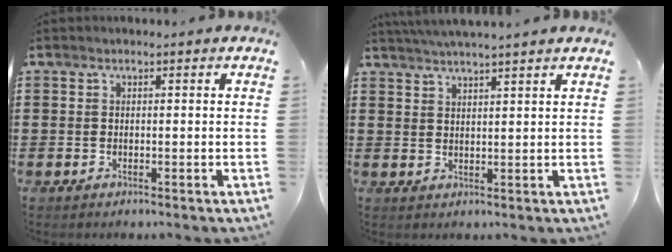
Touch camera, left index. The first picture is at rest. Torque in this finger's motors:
{"motor_torque": [2.14, 0.00, 0.57, 0.15]}